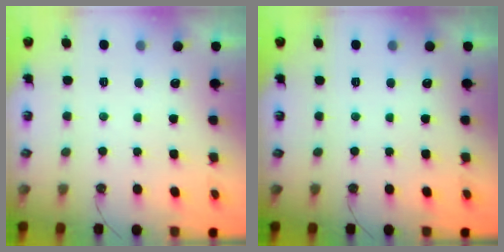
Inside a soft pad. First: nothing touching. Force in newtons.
{"total": 0.0}